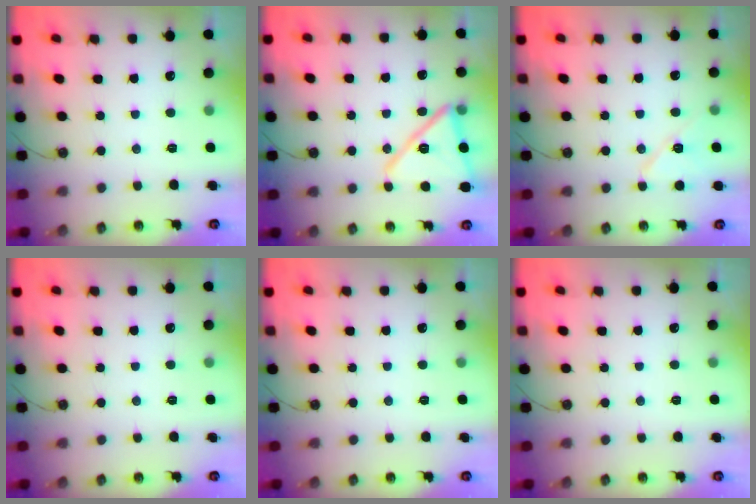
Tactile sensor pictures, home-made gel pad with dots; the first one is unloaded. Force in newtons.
{"total": 15.5, "press": 14.2, "slide": 6.4}
{"total": 8.7, "press": 8.6, "slide": 1.0}
{"total": 0.0}
{"total": 0.0}
{"total": 0.0}